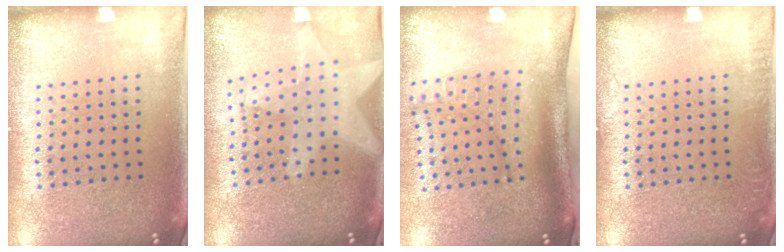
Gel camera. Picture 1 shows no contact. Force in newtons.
{"total": 2.2, "press": 1.8, "slide": 1.2}
{"total": 1.9, "press": 1.4, "slide": 1.3}
{"total": 0.7, "press": 0.7, "slide": 0.1}